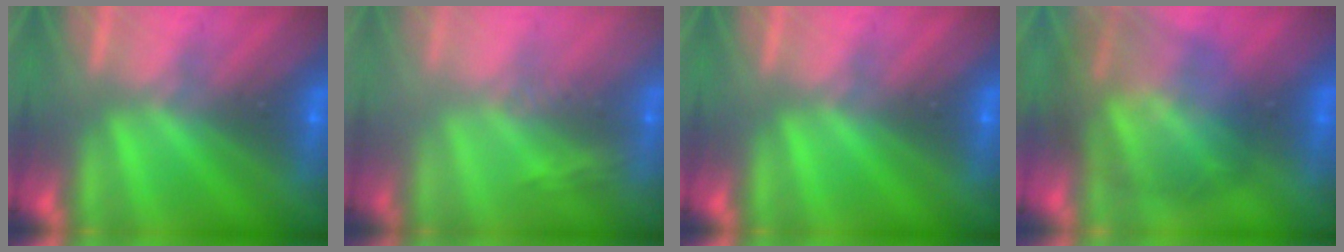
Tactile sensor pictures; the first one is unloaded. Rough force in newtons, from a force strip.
{"total": 2.8}
{"total": 0.0}
{"total": 9.8}